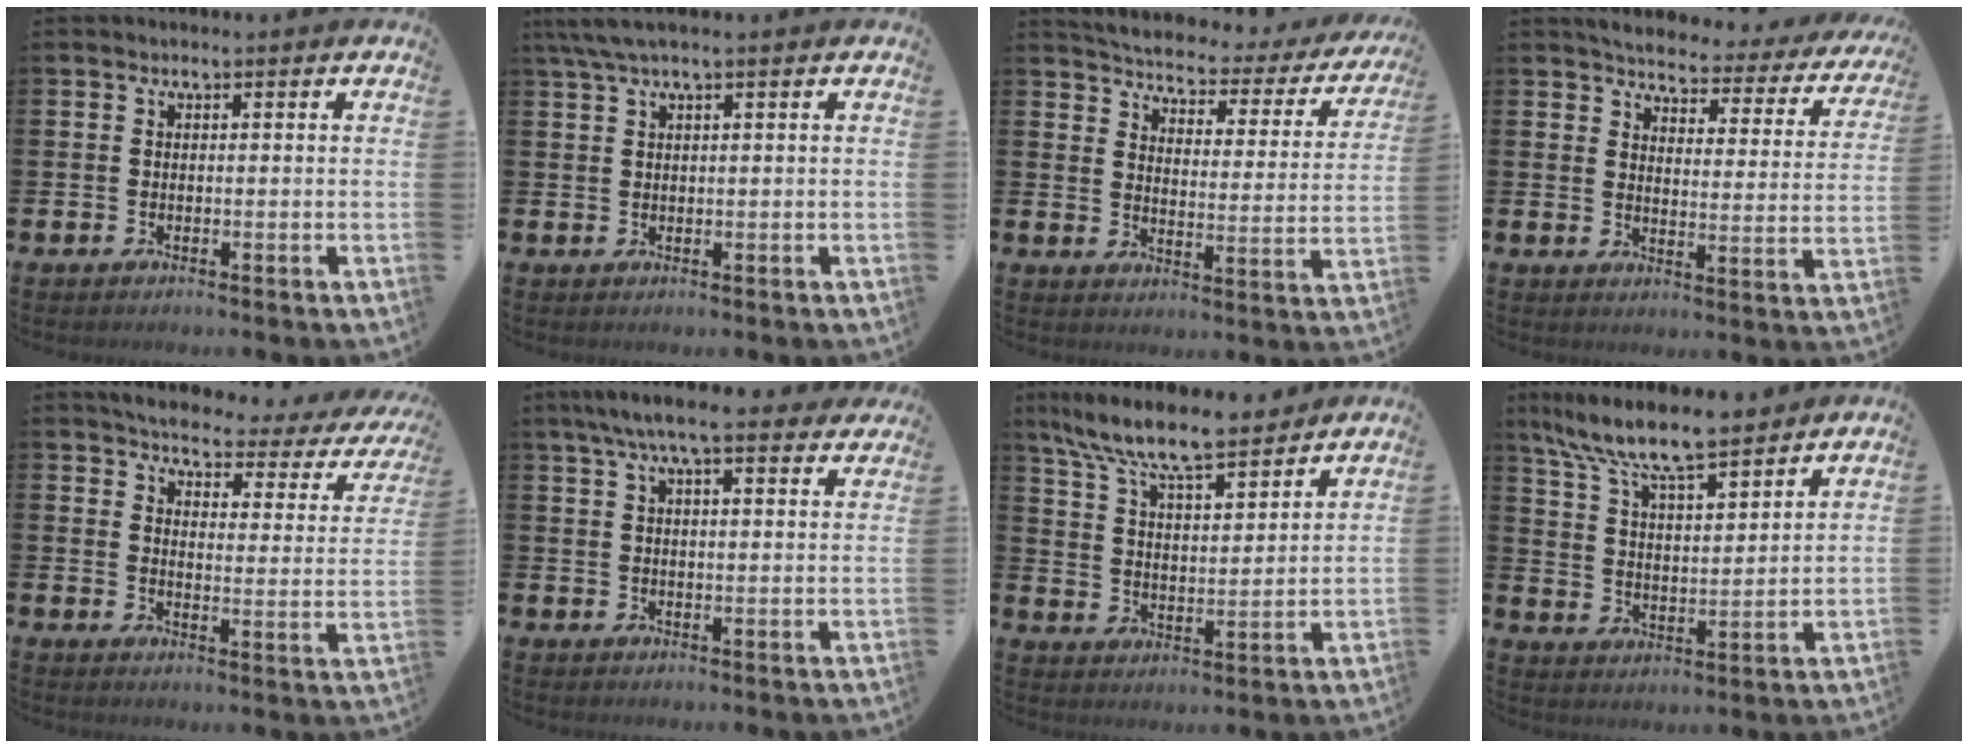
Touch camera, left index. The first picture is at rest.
{"total": 2.5, "force": [1.6, 0.1, 2.0], "torque": [-0.041, 0.003, 0.029]}
{"total": 3.7, "force": [3.5, 0.9, 0.8], "torque": [-0.038, -0.037, 0.049]}
{"total": 3.7, "force": [3.5, 0.9, 0.8], "torque": [-0.029, -0.038, 0.051]}
{"total": 3.7, "force": [3.4, 0.9, 1.2], "torque": [-0.043, -0.033, 0.049]}
{"total": 7.5, "force": [6.6, 1.2, 3.4], "torque": [-0.075, -0.017, 0.118]}
{"total": 9.2, "force": [8.4, 1.4, 3.5], "torque": [-0.102, -0.055, 0.147]}
{"total": 8.9, "force": [8.2, 1.2, 3.4], "torque": [-0.099, -0.052, 0.142]}